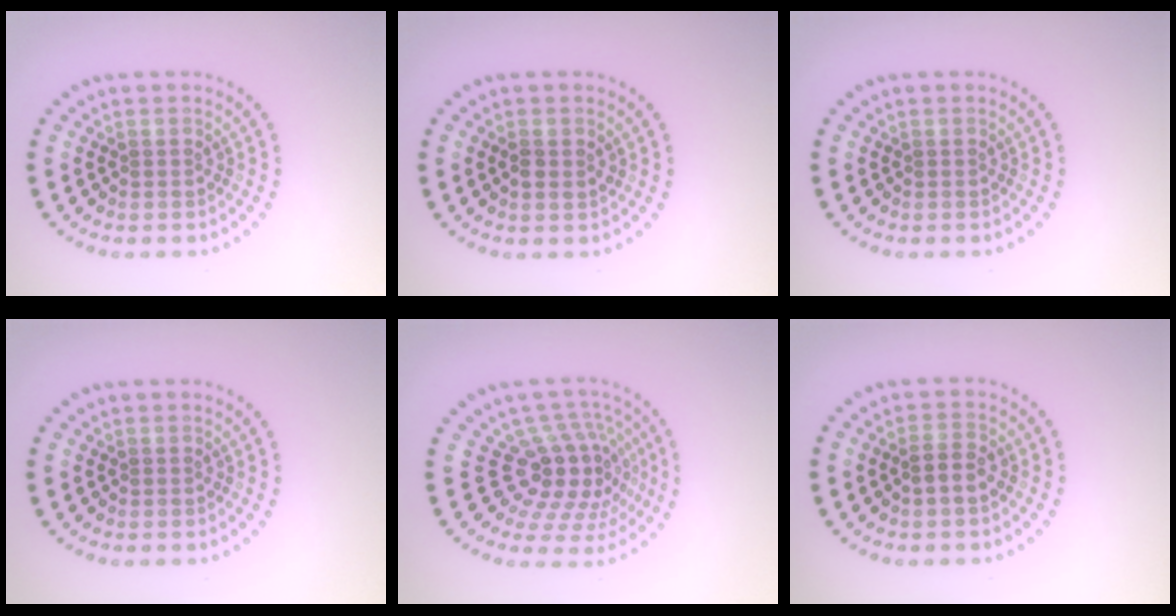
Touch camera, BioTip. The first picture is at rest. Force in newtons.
{"total": 1.3, "press": 1.3, "slide": 0.2}
{"total": 0.0}
{"total": 0.0}
{"total": 5.3, "press": 3.9, "slide": 3.6}
{"total": 1.9, "press": 1.7, "slide": 0.7}